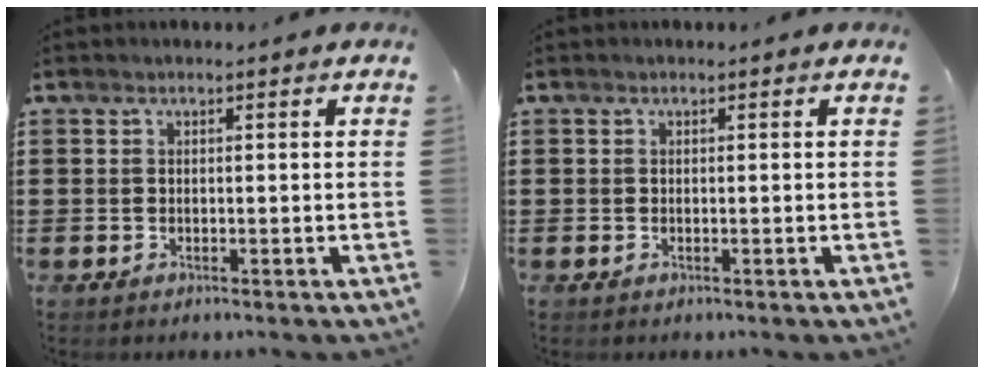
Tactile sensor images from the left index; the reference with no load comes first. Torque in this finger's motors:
{"motor_torque": [0.02, -0.02, -0.01, 0.00]}